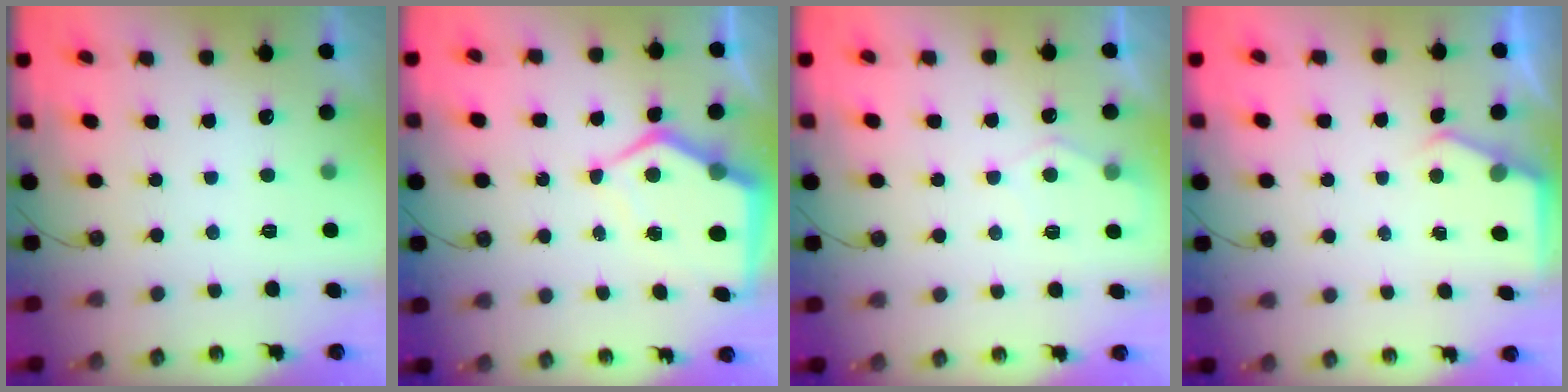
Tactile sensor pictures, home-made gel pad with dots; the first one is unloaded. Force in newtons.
{"total": 9.4, "press": 9.4, "slide": 1.1}
{"total": 6.0, "press": 6.0, "slide": 0.8}
{"total": 2.9, "press": 2.9, "slide": 0.5}